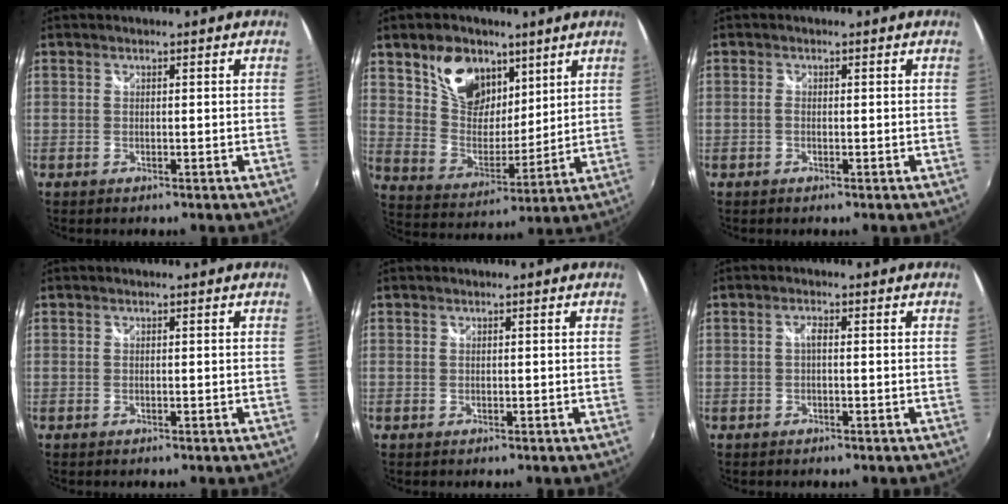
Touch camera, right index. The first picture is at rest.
{"total": 13.8, "force": [8.1, 8.9, 6.8], "torque": [-0.133, 0.018, 0.159]}
{"total": 0.7, "force": [-0.2, 0.3, 0.6], "torque": [-0.015, 0.001, -0.006]}
{"total": 0.0}
{"total": 0.0}
{"total": 1.3, "force": [-0.2, 0.4, 1.2], "torque": [-0.023, 0.005, -0.005]}